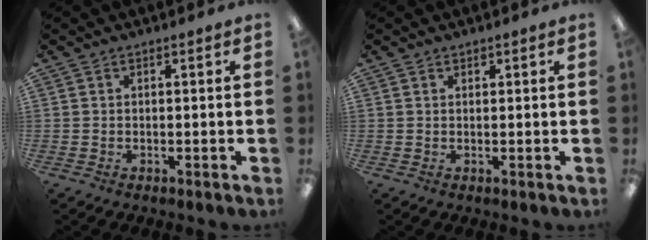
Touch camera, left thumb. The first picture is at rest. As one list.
[{"total": 0.8, "force": [0.7, 0.4, 0.1], "torque": [-0.001, 0.000, 0.013]}]